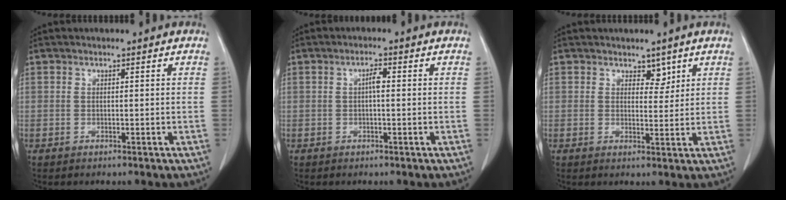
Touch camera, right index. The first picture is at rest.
{"total": 1.7, "force": [0.1, 0.4, 1.7], "torque": [-0.033, 0.004, 0.002]}
{"total": 2.4, "force": [1.7, 1.4, 1.1], "torque": [-0.011, -0.004, 0.028]}